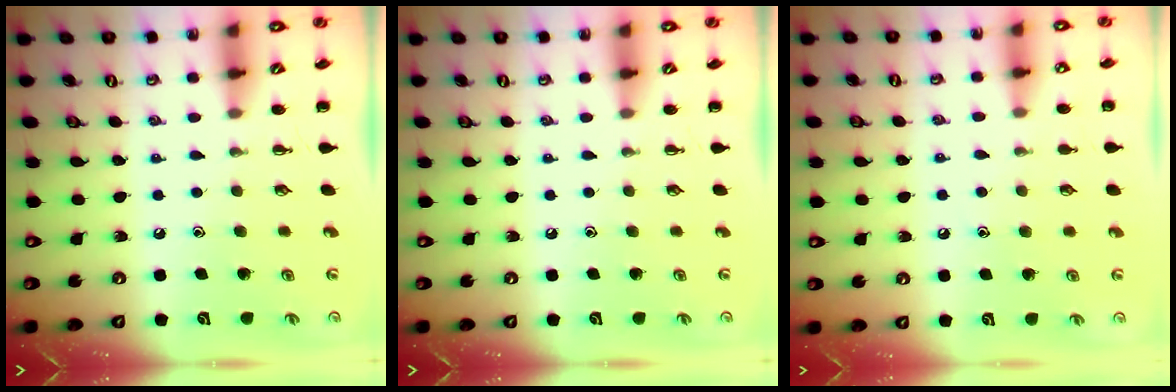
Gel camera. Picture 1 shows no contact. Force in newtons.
{"total": 0.0}
{"total": 5.3, "press": 5.1, "slide": 1.4}